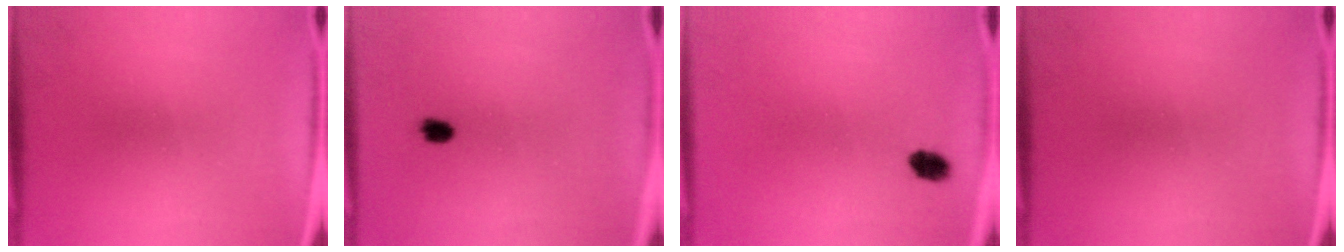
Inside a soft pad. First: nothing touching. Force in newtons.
{"total": 2.7}
{"total": 2.9}
{"total": 0.0}